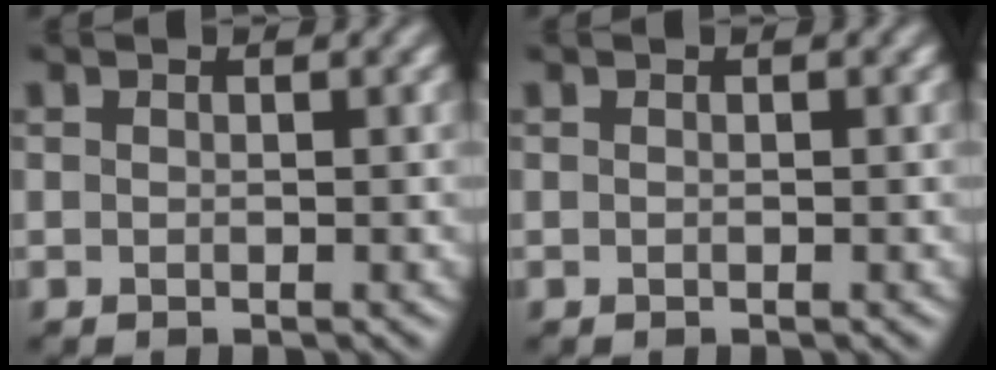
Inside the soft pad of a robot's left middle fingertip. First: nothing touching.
{"total": 0.0}